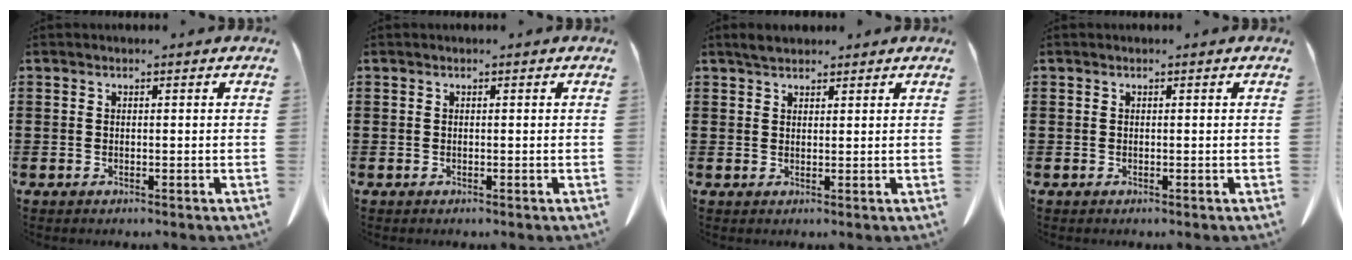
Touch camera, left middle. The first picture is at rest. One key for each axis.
{"total": 0.0}
{"total": 2.1, "fx": 1.9, "fy": 0.7, "fz": 0.6, "tx": -0.018, "ty": 0.004, "tz": 0.037}
{"total": 0.0}